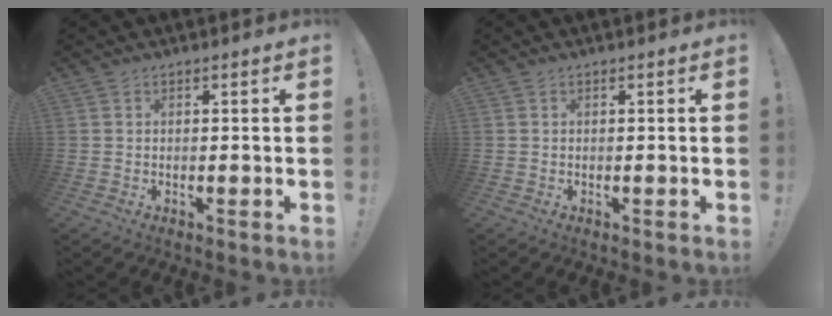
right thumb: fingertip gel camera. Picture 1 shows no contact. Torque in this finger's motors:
{"motor_torque": [0.01, 0.01, 0.13, -0.07, 0.00]}